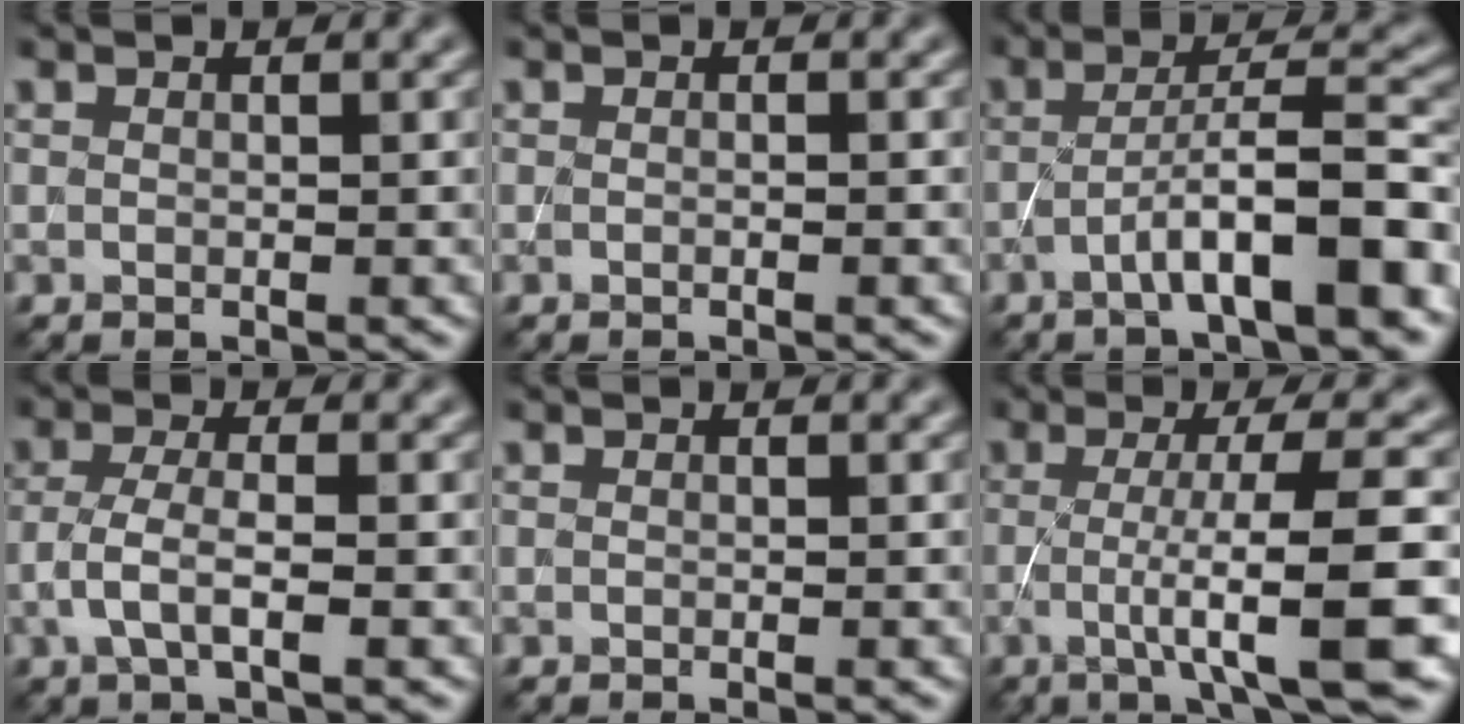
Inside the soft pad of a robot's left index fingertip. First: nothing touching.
{"total": 1.0, "force": [0.1, 0.6, 0.8], "torque": [0.010, -0.007, -0.009]}
{"total": 7.4, "force": [-3.3, 1.0, 6.5], "torque": [-0.097, 0.024, -0.054]}
{"total": 2.4, "force": [-0.9, 0.5, 2.2], "torque": [-0.055, 0.003, -0.019]}
{"total": 0.0}
{"total": 8.2, "force": [-1.8, 1.1, 7.9], "torque": [-0.120, -0.001, -0.032]}